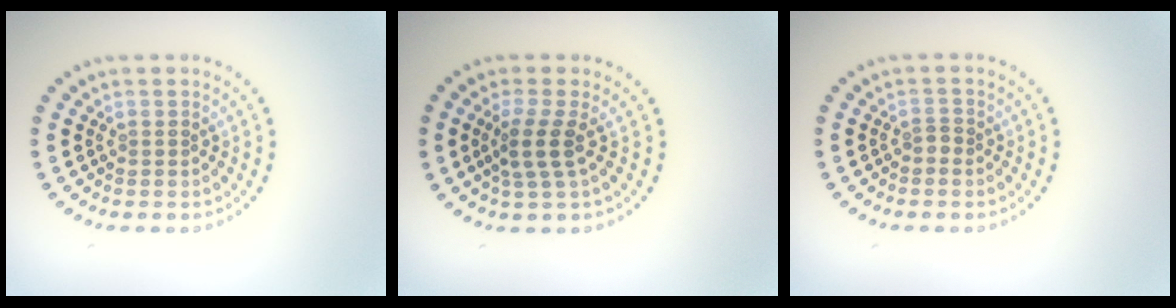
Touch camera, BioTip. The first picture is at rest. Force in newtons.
{"total": 2.5, "press": 1.9, "slide": 1.7}
{"total": 0.9, "press": 0.6, "slide": 0.7}